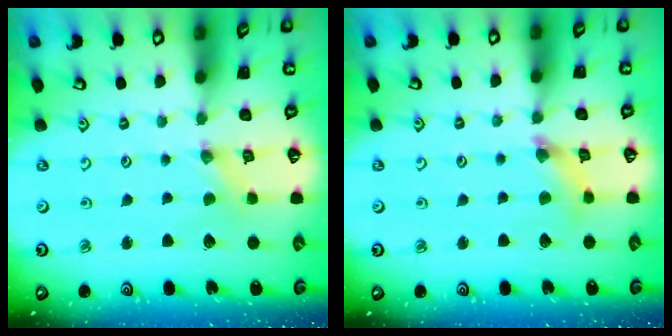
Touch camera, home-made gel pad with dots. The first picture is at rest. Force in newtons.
{"total": 4.4, "press": 4.4, "slide": 0.6}